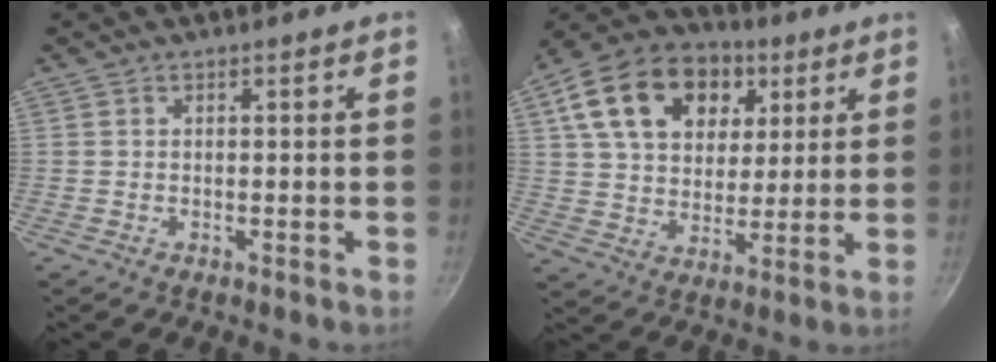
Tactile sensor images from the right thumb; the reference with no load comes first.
{"total": 20.9, "force": [8.0, 14.7, 12.4], "torque": [-0.199, 0.002, 0.130]}